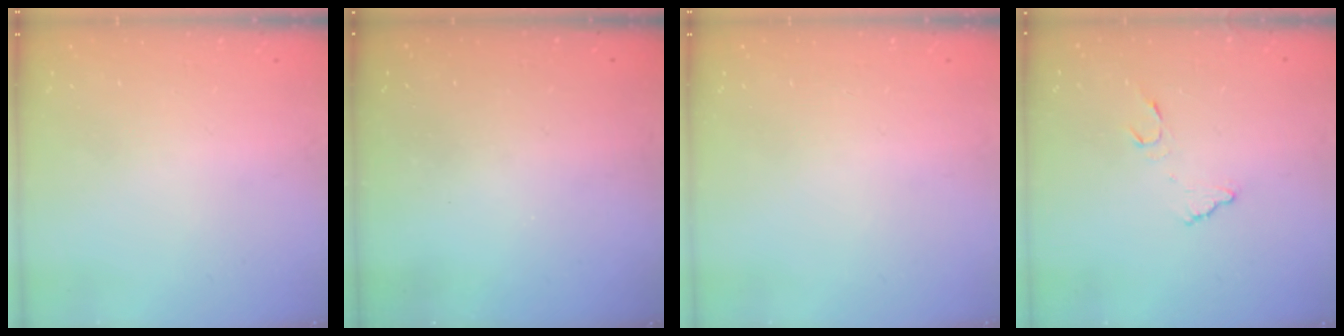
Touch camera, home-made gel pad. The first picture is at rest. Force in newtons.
{"total": 3.2, "press": 3.2, "slide": 0.1}
{"total": 0.0}
{"total": 8.3, "press": 8.3, "slide": 0.6}